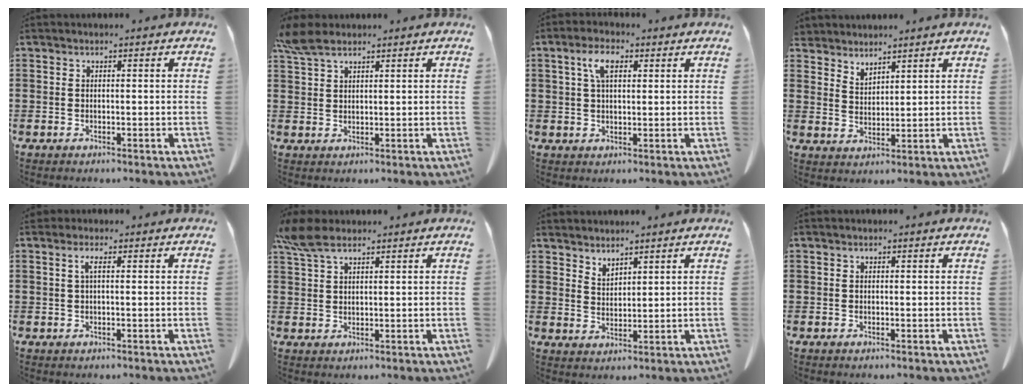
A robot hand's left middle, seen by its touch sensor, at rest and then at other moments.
{"total": 4.3, "force": [3.1, 1.6, 2.5], "torque": [-0.066, -0.002, 0.058]}
{"total": 4.9, "force": [2.1, 1.9, 3.9], "torque": [-0.086, 0.008, 0.036]}
{"total": 3.1, "force": [3.1, 0.4, -0.2], "torque": [-0.007, -0.009, 0.061]}
{"total": 1.8, "force": [0.5, 0.4, 1.6], "torque": [-0.034, 0.001, 0.009]}
{"total": 5.2, "force": [3.5, 2.0, 3.4], "torque": [-0.083, -0.003, 0.064]}
{"total": 2.8, "force": [2.8, 0.4, -0.1], "torque": [-0.005, -0.009, 0.055]}
{"total": 0.0}